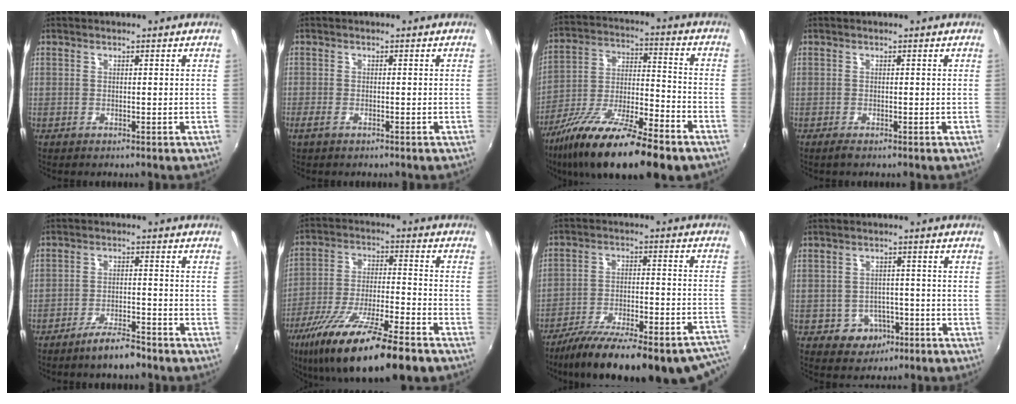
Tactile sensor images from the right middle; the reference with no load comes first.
{"total": 1.7, "force": [-1.3, 0.2, 1.0], "torque": [-0.019, -0.004, -0.020]}
{"total": 22.4, "force": [-14.7, 5.7, 15.9], "torque": [-0.290, -0.037, -0.250]}
{"total": 0.7, "force": [-0.5, 0.1, 0.5], "torque": [-0.011, -0.004, -0.012]}
{"total": 5.8, "force": [-4.7, 1.0, 3.2], "torque": [-0.072, 0.001, -0.077]}
{"total": 21.2, "force": [-14.7, 3.8, 14.7], "torque": [-0.273, -0.048, -0.249]}
{"total": 29.8, "force": [-23.4, 7.2, 17.0], "torque": [-0.260, -0.048, -0.322]}
{"total": 5.4, "force": [-2.4, 4.6, 1.5], "torque": [-0.041, 0.010, -0.020]}